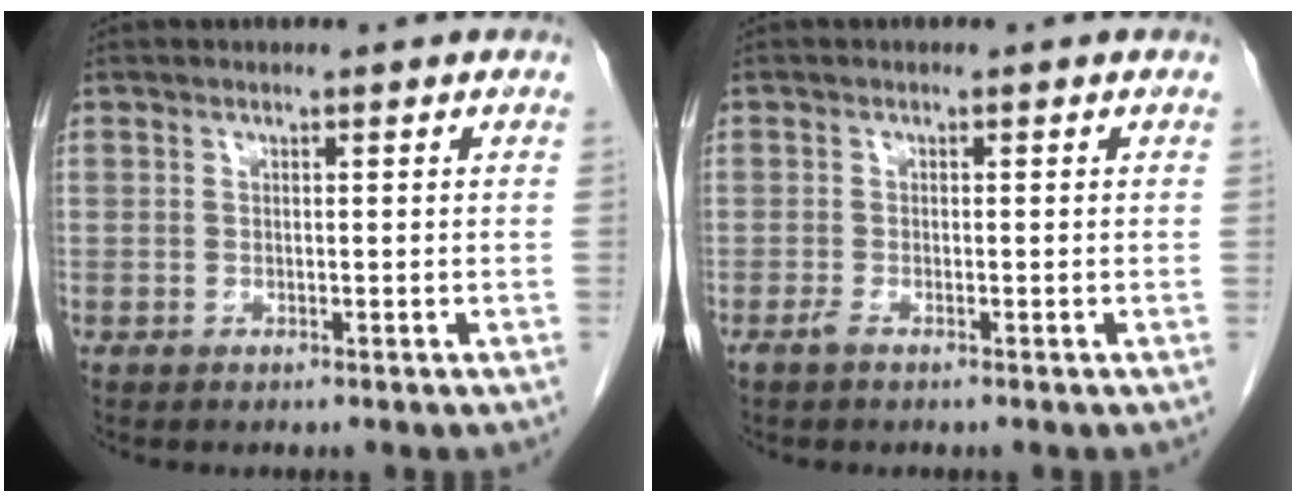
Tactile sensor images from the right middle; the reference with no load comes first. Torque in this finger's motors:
{"motor_torque": [0.17, -0.25, 0.01, 0.01]}